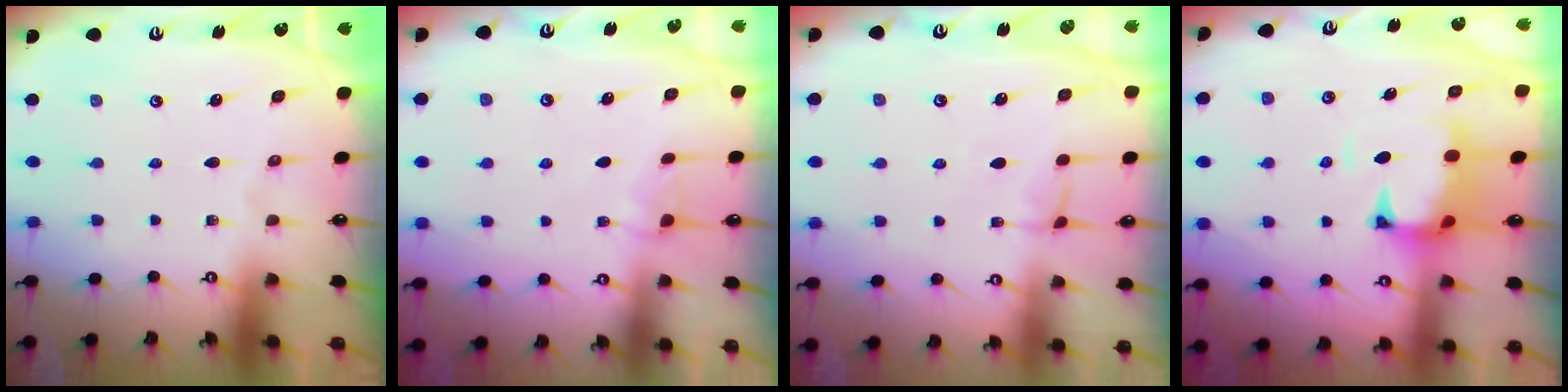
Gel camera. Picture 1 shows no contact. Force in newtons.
{"total": 1.3, "press": 1.2, "slide": 0.5}
{"total": 1.8, "press": 1.7, "slide": 0.5}
{"total": 2.0, "press": 1.4, "slide": 1.4}